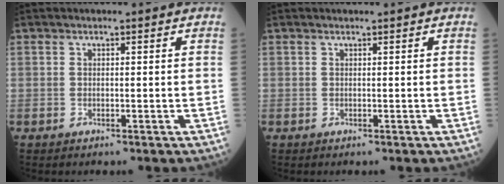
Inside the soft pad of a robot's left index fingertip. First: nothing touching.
{"total": 0.5, "force": [0.5, 0.1, 0.1], "torque": [-0.005, 0.004, 0.010]}